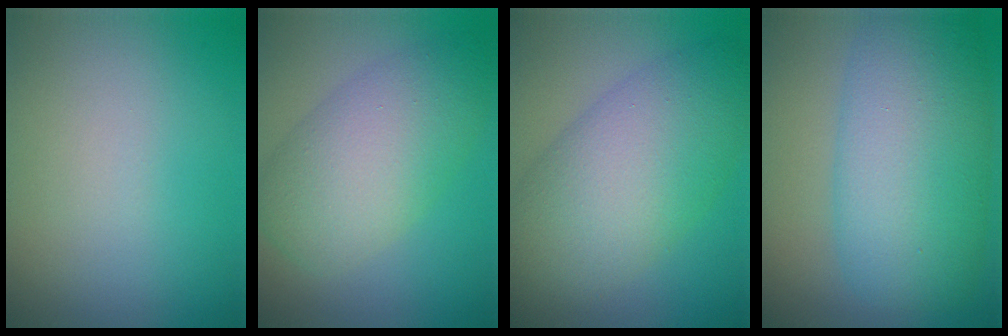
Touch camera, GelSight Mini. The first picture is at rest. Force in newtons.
{"total": 6.9, "press": 6.9, "slide": 0.3}
{"total": 9.5, "press": 9.5, "slide": 0.2}
{"total": 9.3, "press": 9.3, "slide": 0.2}